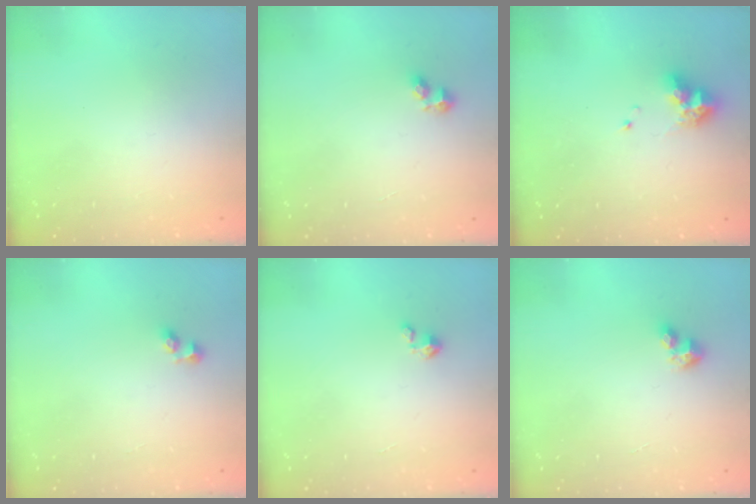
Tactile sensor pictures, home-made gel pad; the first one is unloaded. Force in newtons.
{"total": 3.8, "press": 3.8, "slide": 0.7}
{"total": 8.2, "press": 8.1, "slide": 1.2}
{"total": 3.0, "press": 2.7, "slide": 1.3}
{"total": 1.5, "press": 1.5, "slide": 0.1}
{"total": 2.8, "press": 2.8, "slide": 0.2}